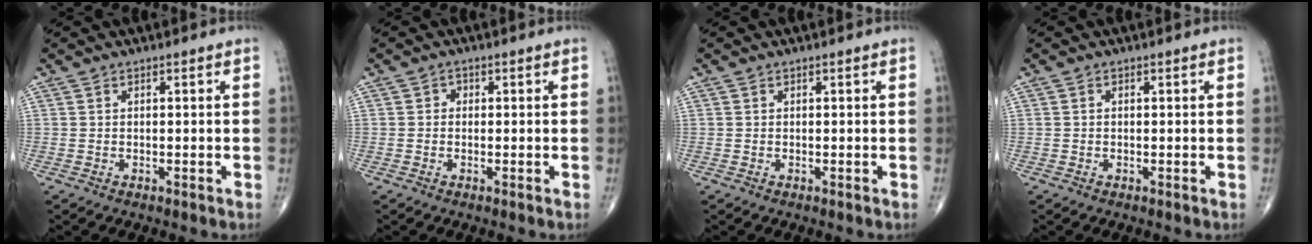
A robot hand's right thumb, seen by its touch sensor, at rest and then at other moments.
{"total": 1.0, "force": [-0.1, 1.0, 0.4], "torque": [0.004, 0.004, -0.008]}
{"total": 0.0}
{"total": 0.0}